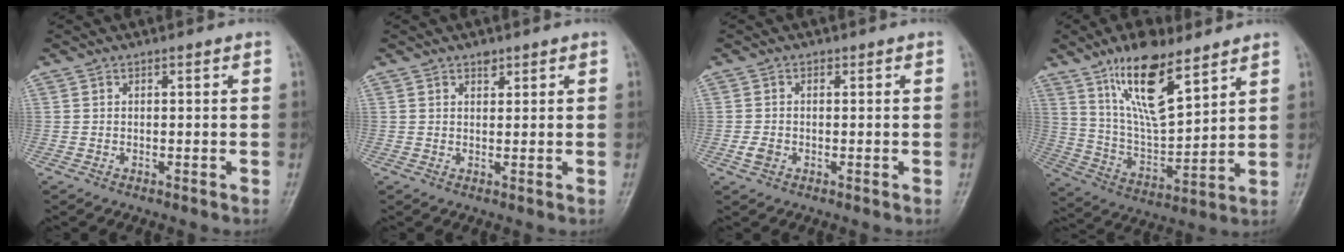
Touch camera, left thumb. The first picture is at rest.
{"total": 1.5, "force": [1.0, 0.9, 0.5], "torque": [0.001, -0.006, 0.015]}
{"total": 2.2, "force": [-0.6, 1.8, 1.1], "torque": [-0.016, 0.002, -0.010]}
{"total": 15.8, "force": [9.8, 5.5, 11.1], "torque": [-0.175, -0.052, 0.191]}